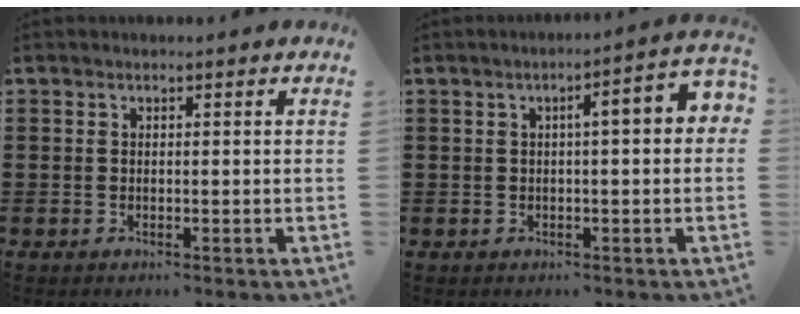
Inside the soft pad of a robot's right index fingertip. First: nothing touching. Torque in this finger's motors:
{"motor_torque": [1.01, -0.13, 0.59, 0.05]}